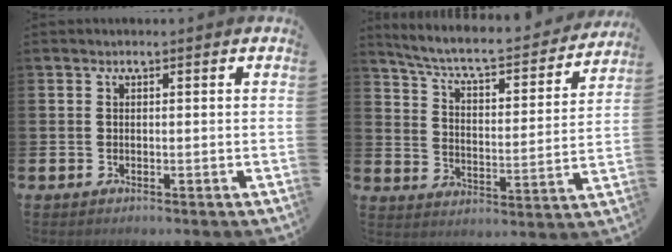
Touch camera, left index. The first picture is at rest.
{"total": 6.7, "force": [6.0, 1.3, 2.8], "torque": [-0.081, -0.046, 0.094]}